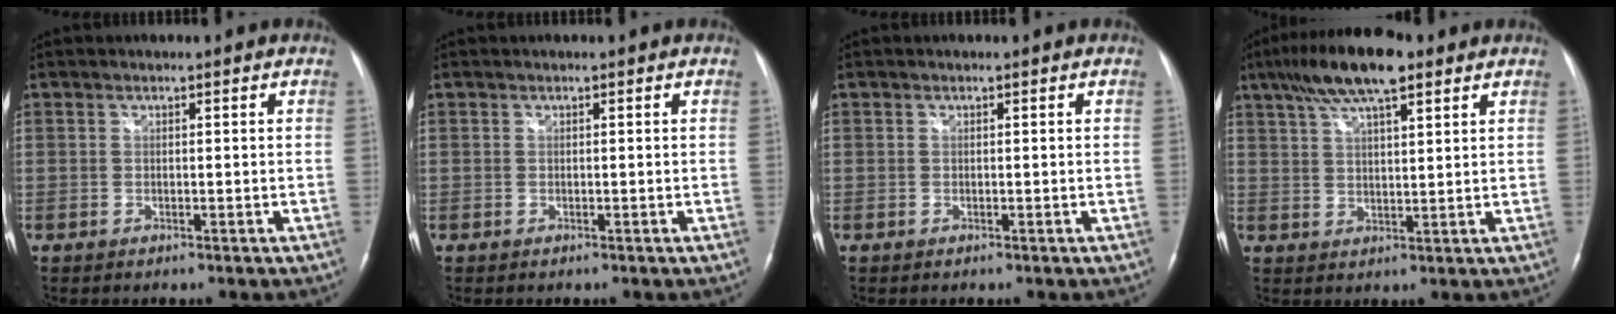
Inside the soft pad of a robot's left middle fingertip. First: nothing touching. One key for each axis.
{"total": 0.0}
{"total": 0.0}
{"total": 11.5, "fx": 7.5, "fy": 2.7, "fz": 8.3, "tx": -0.154, "ty": 0.024, "tz": 0.129}